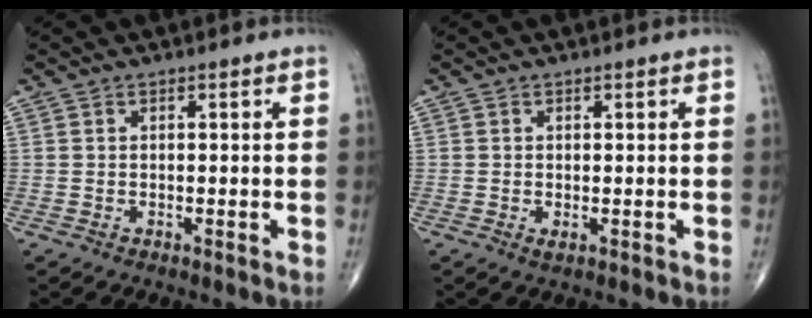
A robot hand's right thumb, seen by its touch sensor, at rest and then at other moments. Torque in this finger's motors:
{"motor_torque": [-0.32, 0.03, -0.10, -0.16, -0.03]}